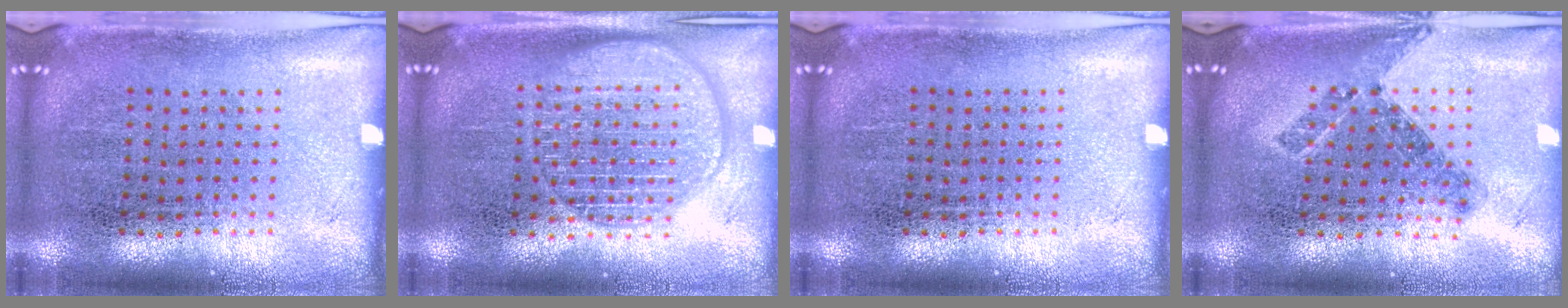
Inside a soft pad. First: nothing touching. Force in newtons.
{"total": 3.3, "press": 3.3, "slide": 0.5}
{"total": 0.0}
{"total": 0.8, "press": 0.8, "slide": 0.3}